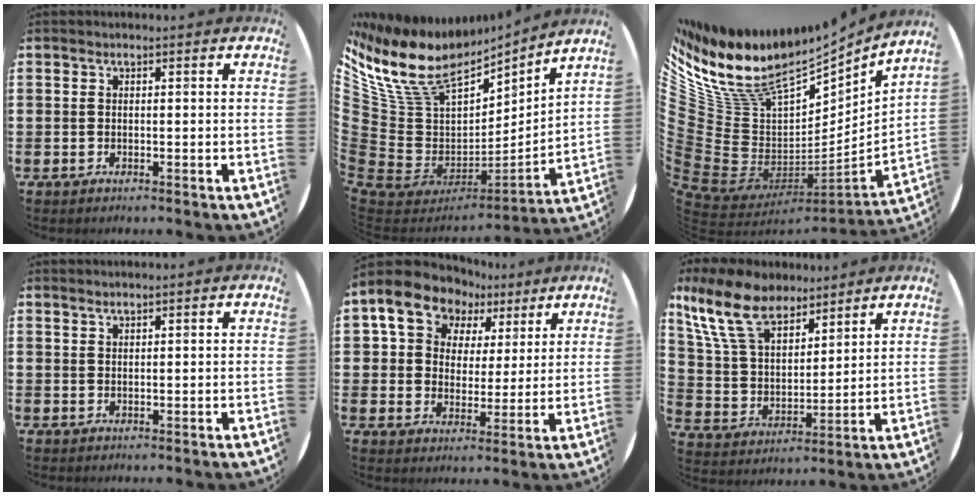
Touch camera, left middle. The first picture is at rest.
{"total": 14.1, "force": [9.5, 8.2, 6.3], "torque": [-0.193, -0.063, 0.177]}
{"total": 12.8, "force": [8.1, 8.4, 5.2], "torque": [-0.174, -0.073, 0.148]}
{"total": 0.9, "force": [0.9, -0.2, -0.2], "torque": [0.003, -0.002, 0.017]}
{"total": 9.7, "force": [6.8, 6.6, 2.3], "torque": [-0.077, -0.023, 0.124]}
{"total": 11.6, "force": [9.3, 4.9, 5.1], "torque": [-0.133, -0.024, 0.178]}